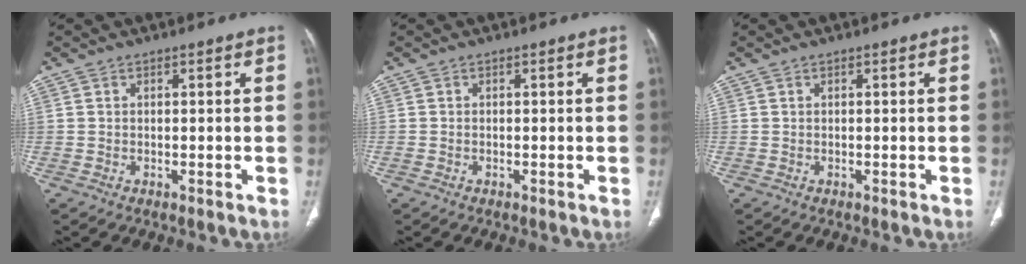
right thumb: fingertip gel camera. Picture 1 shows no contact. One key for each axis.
{"total": 0.0}
{"total": 0.0}